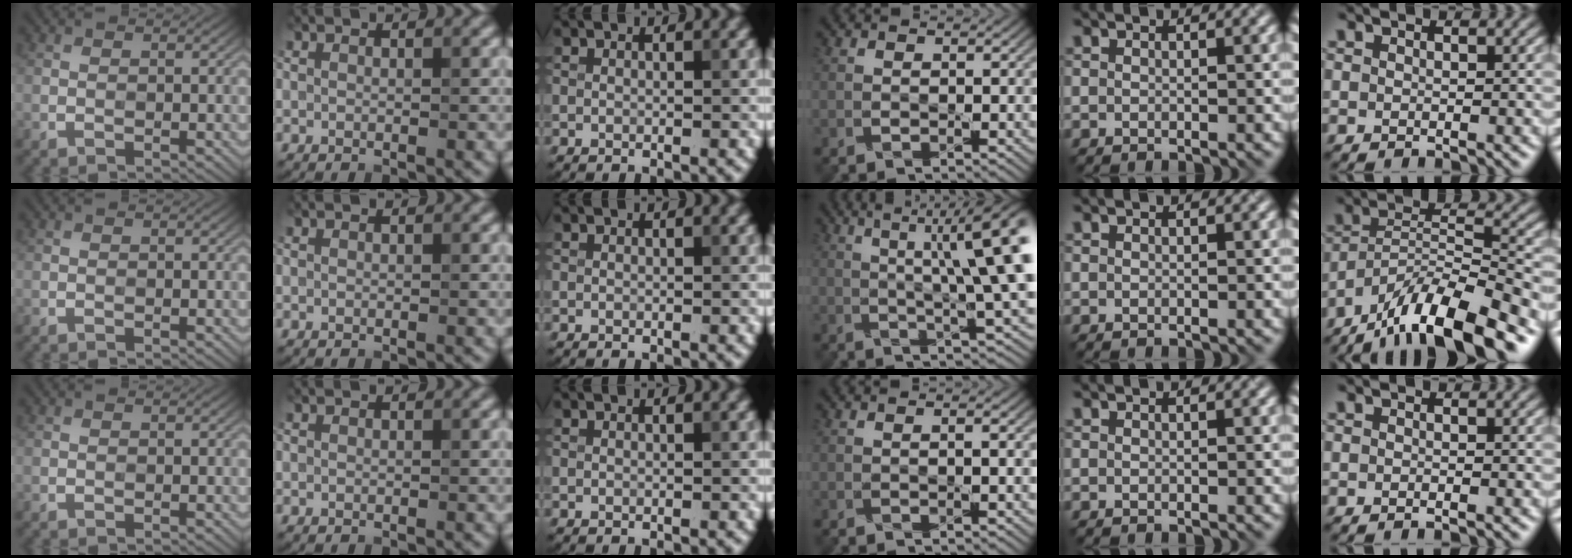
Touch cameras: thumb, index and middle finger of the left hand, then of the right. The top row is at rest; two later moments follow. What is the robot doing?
{"motion": "pour", "object": "cup"}